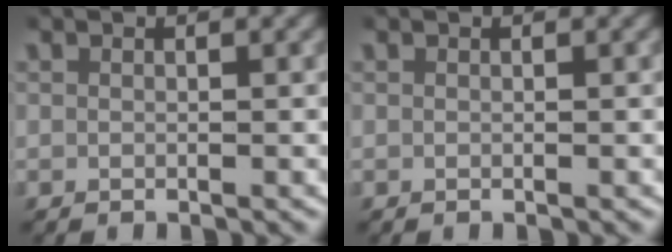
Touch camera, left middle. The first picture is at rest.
{"total": 0.0}